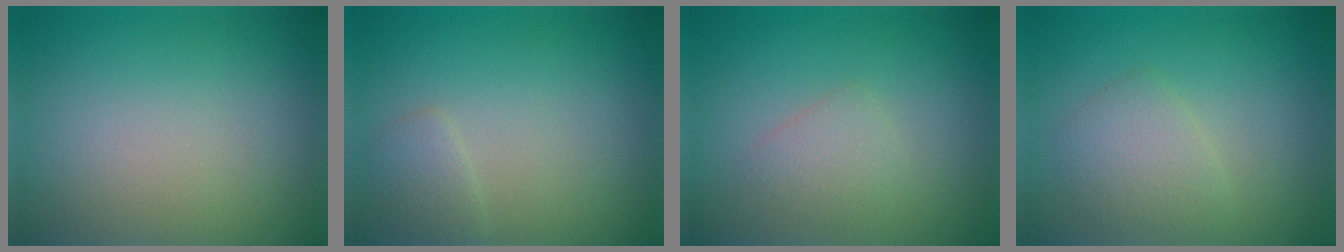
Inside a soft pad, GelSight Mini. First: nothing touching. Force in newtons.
{"total": 1.4, "press": 1.4, "slide": 0.1}
{"total": 1.7, "press": 1.7, "slide": 0.1}
{"total": 2.4, "press": 2.4, "slide": 0.1}